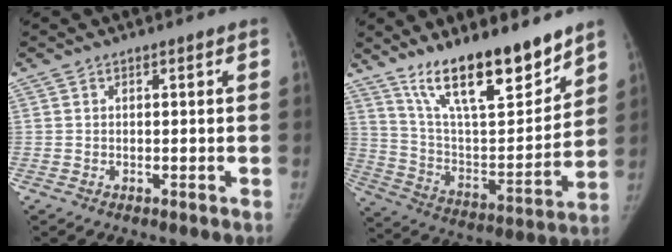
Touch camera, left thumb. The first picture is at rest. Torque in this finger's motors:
{"motor_torque": [0.51, -0.08, 1.43, -1.34, 0.13]}